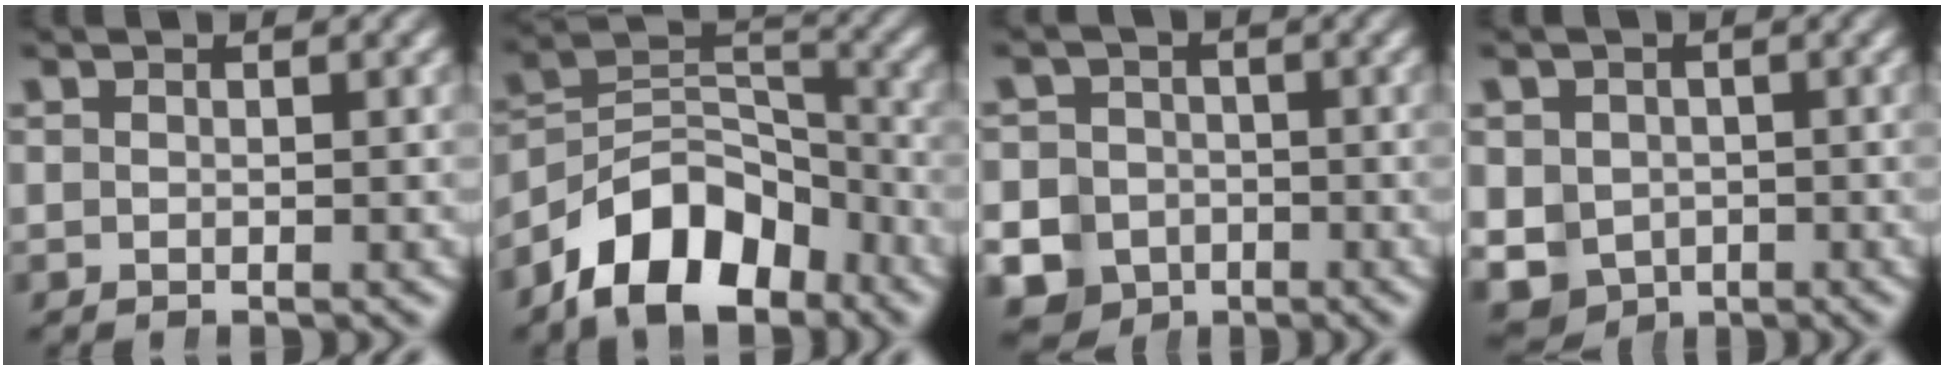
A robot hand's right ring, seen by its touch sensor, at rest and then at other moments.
{"total": 10.9, "force": [-5.3, 7.0, 6.4], "torque": [-0.095, -0.025, -0.078]}
{"total": 11.7, "force": [-4.4, 10.4, 3.2], "torque": [-0.058, -0.046, -0.071]}
{"total": 10.0, "force": [-3.4, 8.8, 3.4], "torque": [-0.072, -0.049, -0.042]}